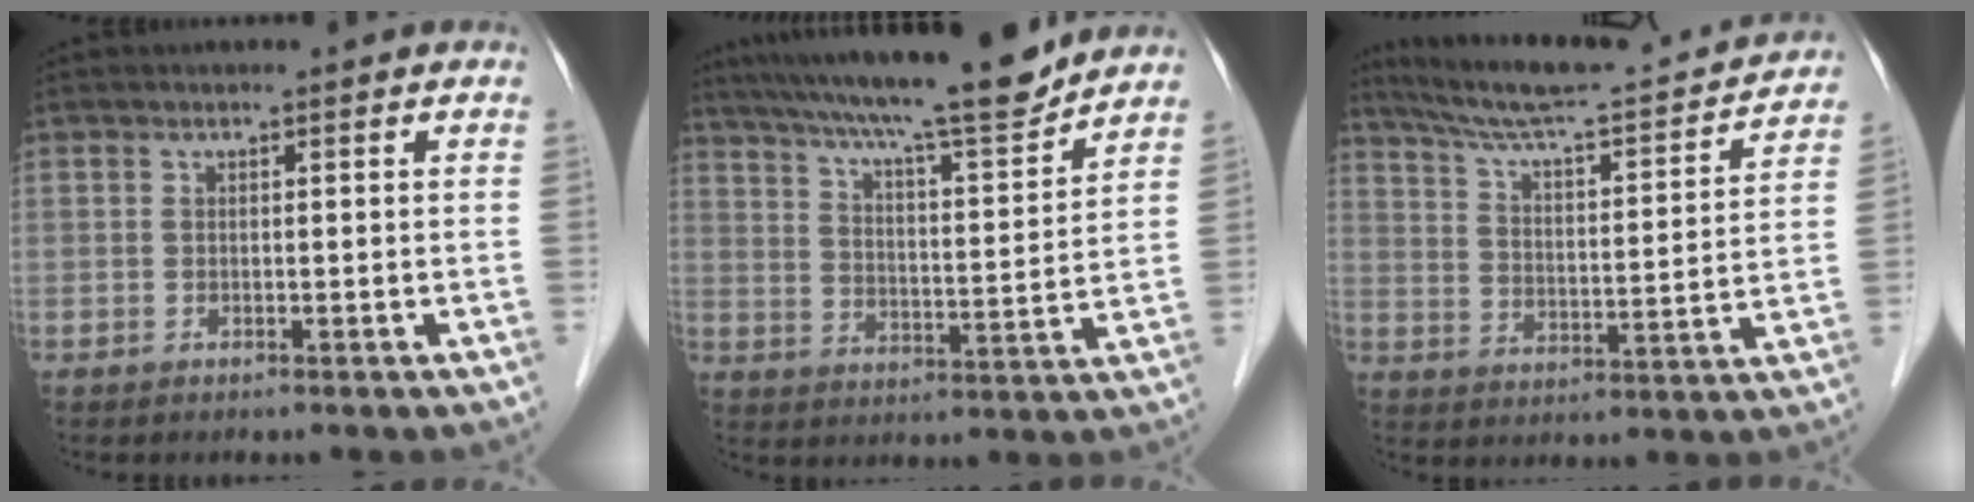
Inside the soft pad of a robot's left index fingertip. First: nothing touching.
{"total": 17.9, "force": [15.5, 0.4, 9.0], "torque": [-0.151, -0.002, 0.235]}
{"total": 19.9, "force": [18.3, 1.3, 7.7], "torque": [-0.128, -0.013, 0.263]}